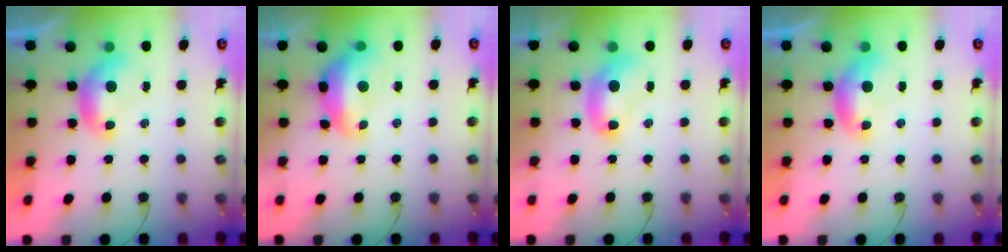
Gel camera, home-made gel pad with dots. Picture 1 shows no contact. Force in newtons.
{"total": 6.0, "press": 5.9, "slide": 1.3}
{"total": 2.5, "press": 2.5, "slide": 0.1}
{"total": 0.0}